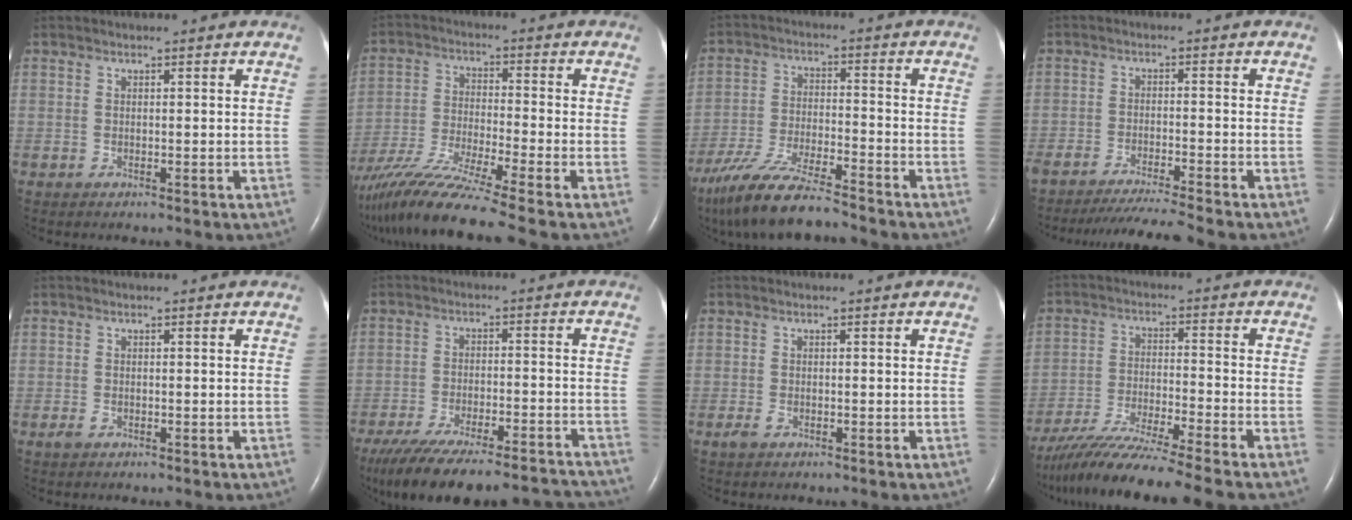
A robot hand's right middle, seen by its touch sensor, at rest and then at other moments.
{"total": 14.2, "force": [-11.6, -2.0, 7.9], "torque": [-0.154, -0.040, -0.206]}
{"total": 12.7, "force": [-10.9, 1.0, 6.4], "torque": [-0.122, -0.028, -0.195]}
{"total": 8.7, "force": [-7.9, -1.6, 3.2], "torque": [-0.042, -0.022, -0.132]}
{"total": 0.9, "force": [-0.4, 0.5, 0.6], "torque": [-0.015, -0.001, -0.005]}
{"total": 23.9, "force": [-21.1, 4.6, 10.4], "torque": [-0.174, -0.028, -0.296]}
{"total": 1.1, "force": [-0.6, 0.5, 0.8], "torque": [-0.022, -0.002, -0.009]}
{"total": 14.6, "force": [-12.6, -1.7, 7.2], "torque": [-0.128, -0.036, -0.215]}